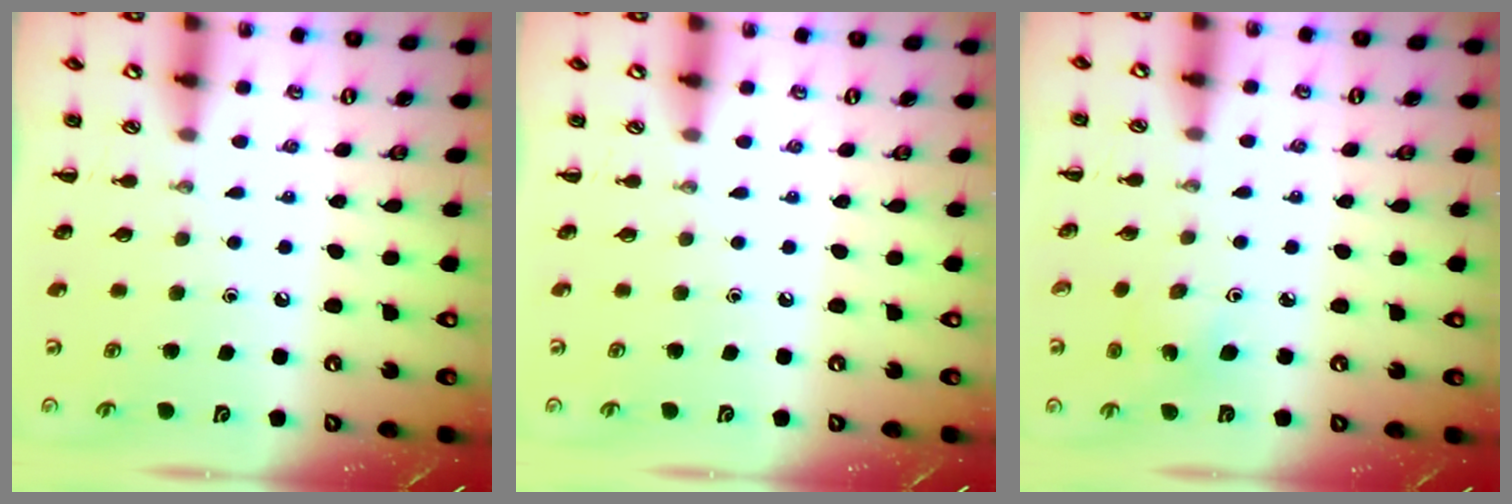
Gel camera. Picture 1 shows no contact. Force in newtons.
{"total": 0.0}
{"total": 3.9, "press": 3.7, "slide": 1.3}